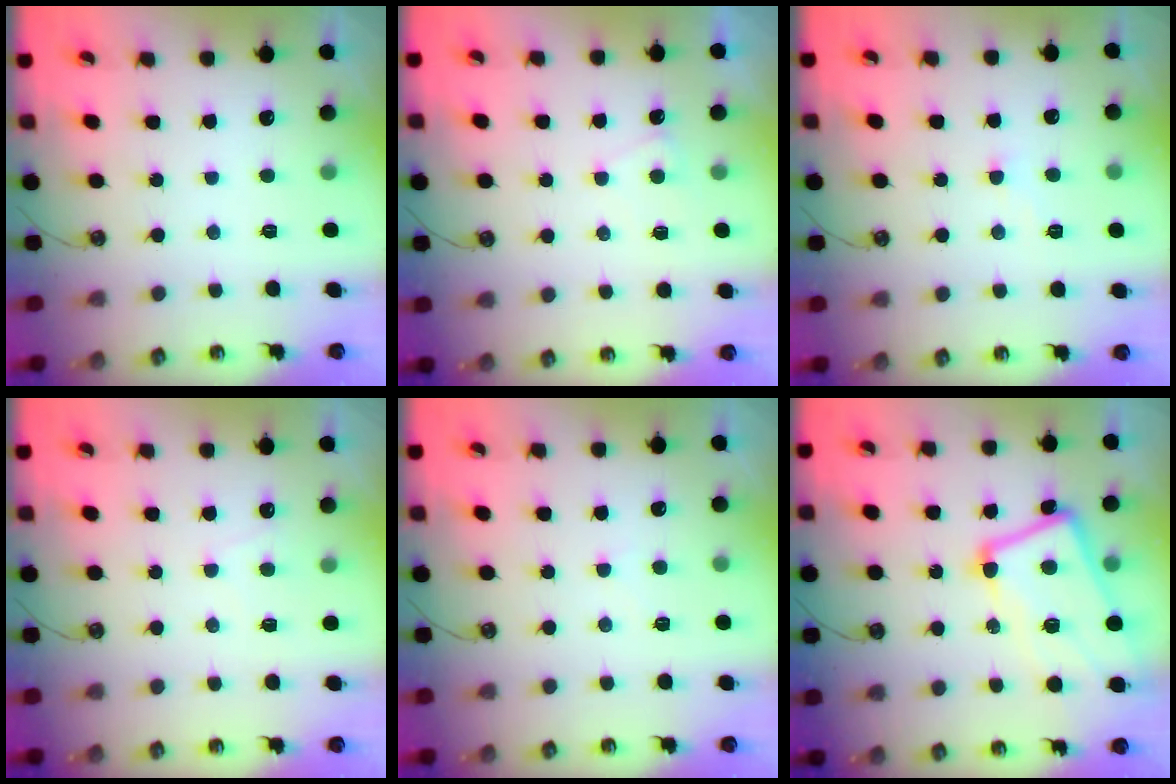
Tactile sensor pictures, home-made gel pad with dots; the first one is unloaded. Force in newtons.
{"total": 1.2, "press": 1.1, "slide": 0.4}
{"total": 0.5, "press": 0.2, "slide": 0.5}
{"total": 2.2, "press": 2.2, "slide": 0.3}
{"total": 3.0, "press": 3.0, "slide": 0.4}
{"total": 9.7, "press": 9.6, "slide": 1.7}